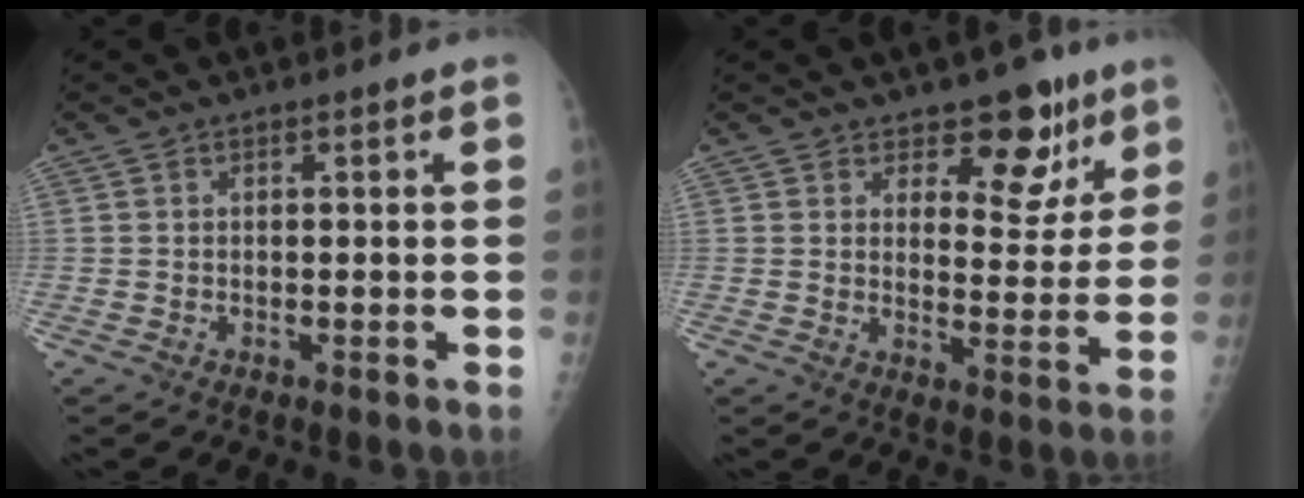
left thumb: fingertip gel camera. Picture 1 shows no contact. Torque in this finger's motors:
{"motor_torque": [-0.15, 0.52, -0.26, 0.02, 0.06]}